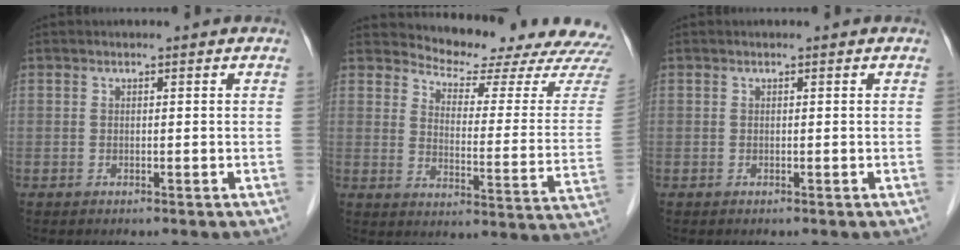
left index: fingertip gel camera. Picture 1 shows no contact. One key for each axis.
{"total": 17.4, "fx": 16.9, "fy": 1.8, "fz": 3.8, "tx": -0.043, "ty": -0.096, "tz": 0.192}
{"total": 0.0}